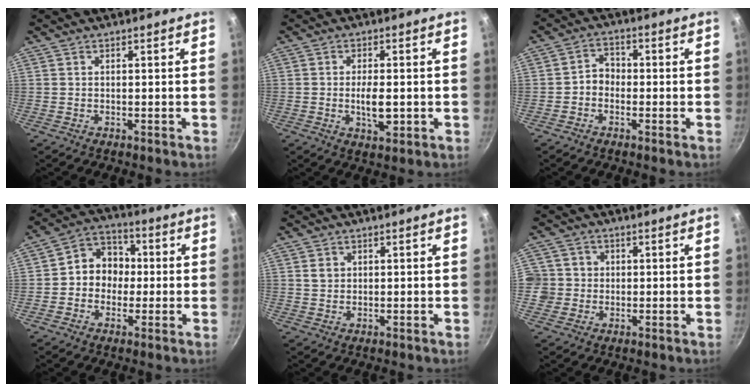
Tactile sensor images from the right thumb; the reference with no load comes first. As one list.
[{"total": 5.3, "force": [-0.7, 2.2, 4.8], "torque": [-0.076, -0.001, -0.011]}, {"total": 3.5, "force": [-1.2, 2.8, 1.7], "torque": [-0.007, 0.021, -0.028]}, {"total": 9.3, "force": [-0.3, 8.1, 4.5], "torque": [-0.023, 0.028, -0.024]}, {"total": 1.8, "force": [0.6, 1.5, 0.7], "torque": [-0.006, 0.002, 0.011]}, {"total": 5.6, "force": [-0.2, 5.5, 1.2], "torque": [0.013, 0.008, -0.009]}]